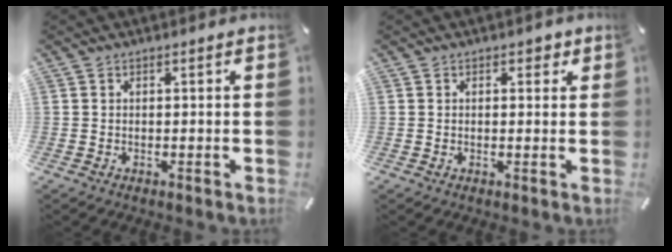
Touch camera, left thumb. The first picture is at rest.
{"total": 1.7, "force": [0.7, 1.2, 1.0], "torque": [0.003, -0.003, 0.005]}